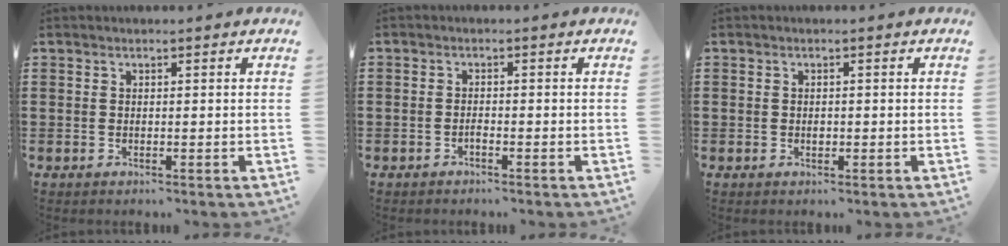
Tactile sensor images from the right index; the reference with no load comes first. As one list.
[{"total": 0.8, "force": [-0.7, 0.2, 0.2], "torque": [-0.006, -0.002, -0.013]}, {"total": 0.7, "force": [0.0, 0.6, 0.4], "torque": [-0.007, 0.002, 0.000]}]